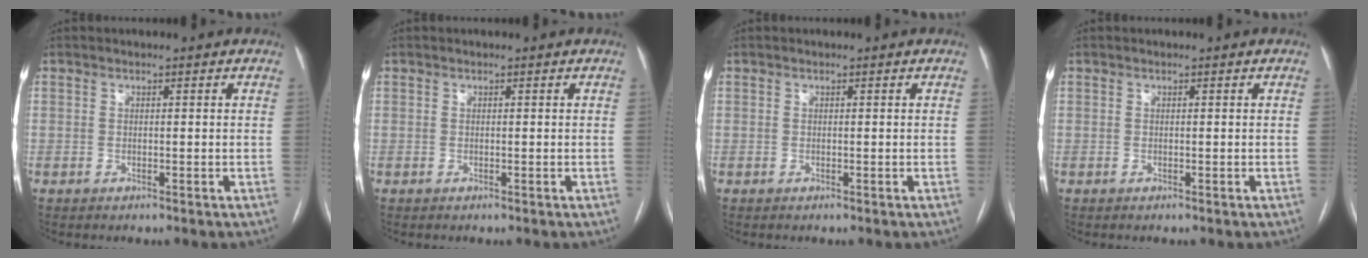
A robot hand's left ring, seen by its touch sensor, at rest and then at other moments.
{"total": 0.0}
{"total": 0.0}
{"total": 0.0}